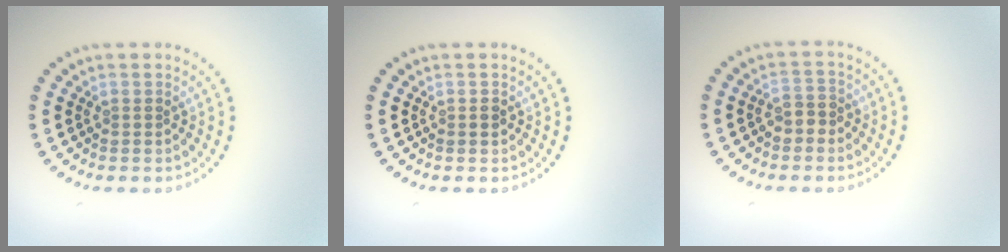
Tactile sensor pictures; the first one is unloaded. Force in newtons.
{"total": 0.8, "press": 0.8, "slide": 0.1}
{"total": 1.7, "press": 1.6, "slide": 0.6}